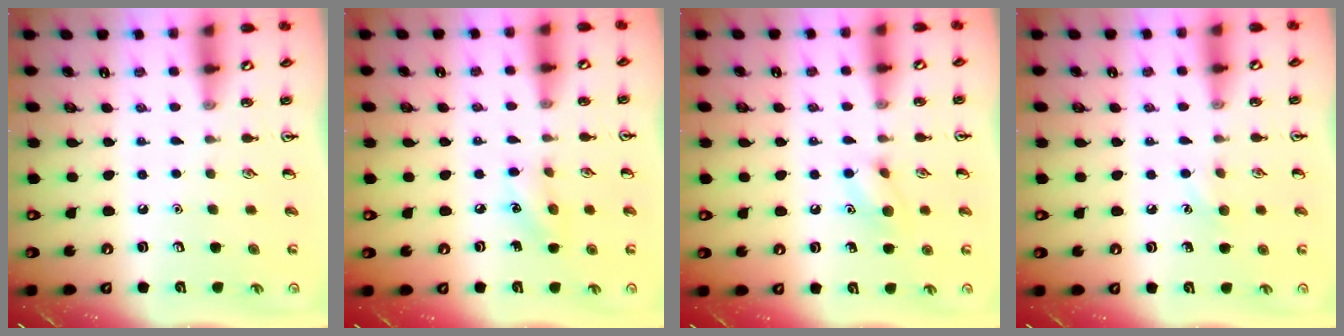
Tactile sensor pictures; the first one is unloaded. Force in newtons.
{"total": 6.6, "press": 6.3, "slide": 1.9}
{"total": 7.8, "press": 7.7, "slide": 1.4}
{"total": 5.9, "press": 5.7, "slide": 1.7}